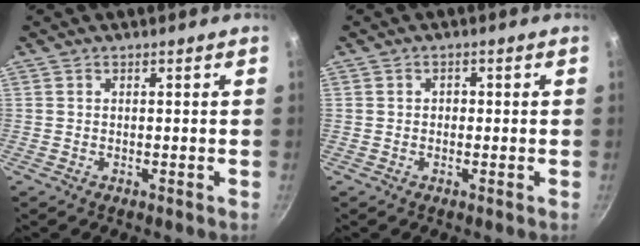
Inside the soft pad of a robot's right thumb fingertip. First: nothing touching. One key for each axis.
{"total": 1.2, "fx": 0.0, "fy": 1.1, "fz": 0.6, "tx": -0.007, "ty": 0.005, "tz": -0.002}